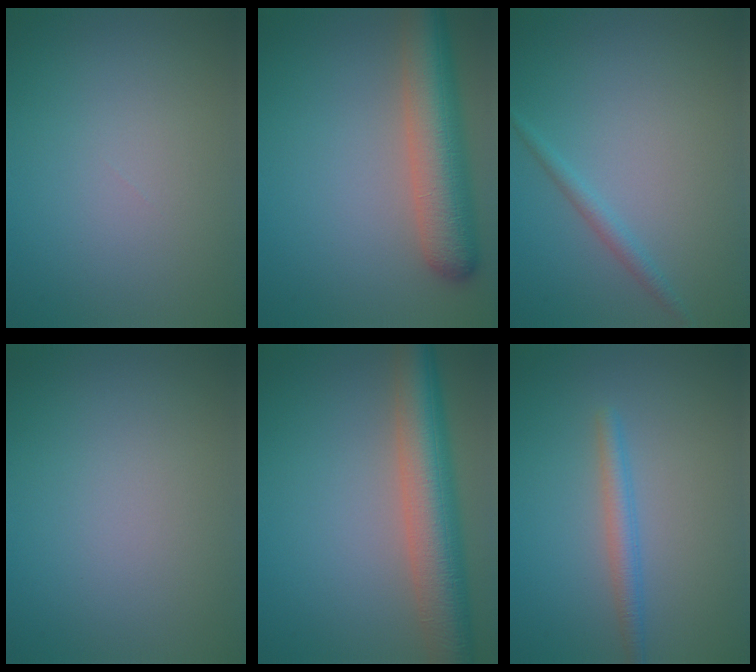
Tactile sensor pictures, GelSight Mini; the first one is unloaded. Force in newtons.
{"total": 7.4, "press": 7.4, "slide": 0.5}
{"total": 1.4, "press": 1.4, "slide": 0.0}
{"total": 0.0}
{"total": 8.1, "press": 8.1, "slide": 0.4}
{"total": 2.1, "press": 2.1, "slide": 0.2}